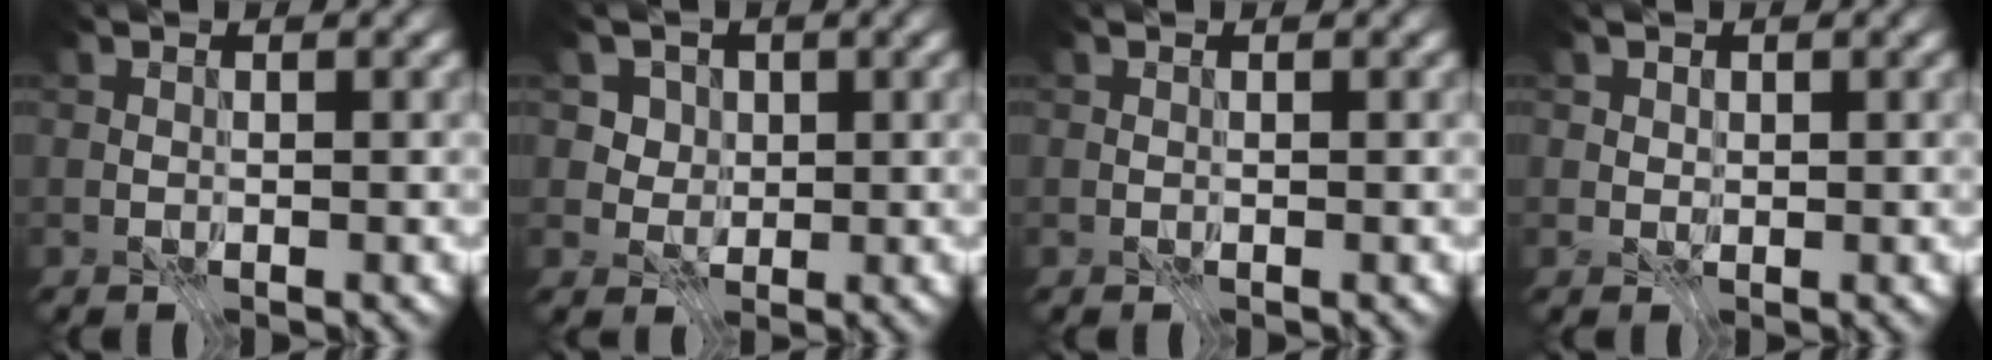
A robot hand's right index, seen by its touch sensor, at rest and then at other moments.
{"total": 3.4, "force": [1.0, 3.0, 1.2], "torque": [-0.029, -0.017, 0.021]}
{"total": 0.0}
{"total": 1.3, "force": [0.6, 1.0, 0.4], "torque": [-0.012, -0.010, 0.022]}